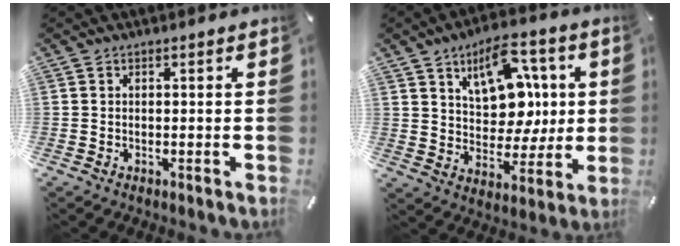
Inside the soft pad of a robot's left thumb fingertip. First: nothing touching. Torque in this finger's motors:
{"motor_torque": [1.24, 1.27, 0.27, -0.01, 0.13]}